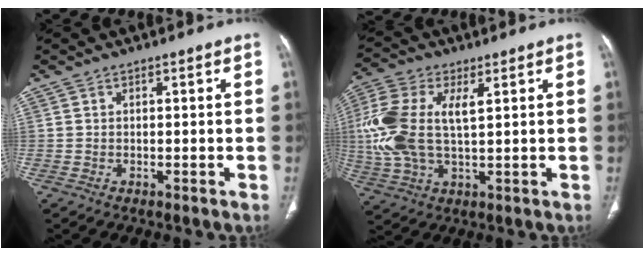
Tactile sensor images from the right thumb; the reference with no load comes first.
{"total": 14.1, "force": [2.7, 7.2, 11.8], "torque": [-0.285, 0.011, 0.055]}